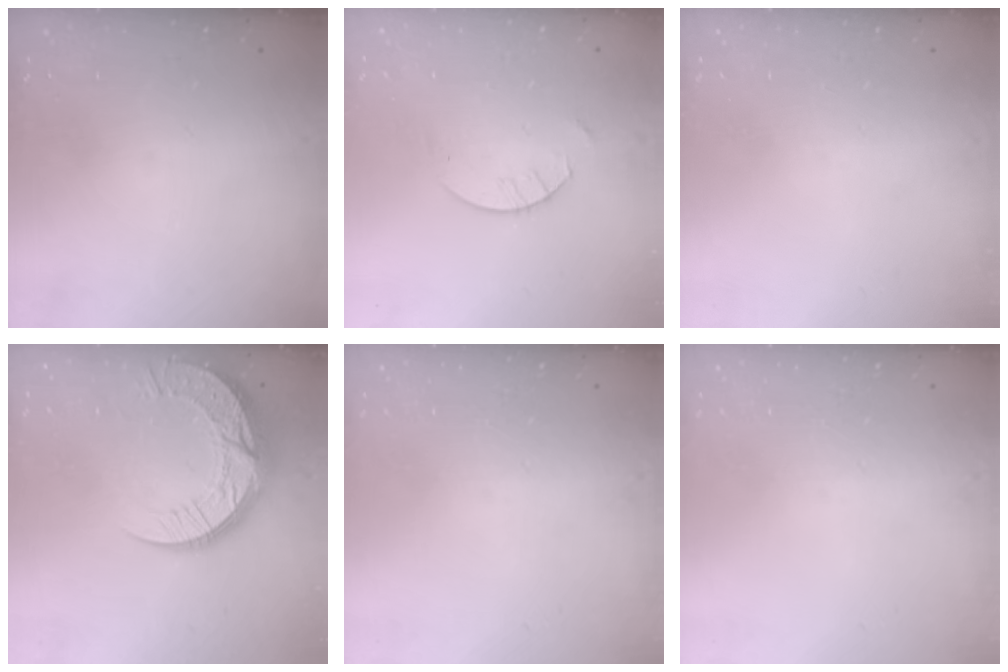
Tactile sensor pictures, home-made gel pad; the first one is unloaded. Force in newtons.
{"total": 4.2, "press": 4.2, "slide": 0.4}
{"total": 0.0}
{"total": 16.6, "press": 16.5, "slide": 1.4}
{"total": 0.0}
{"total": 0.0}